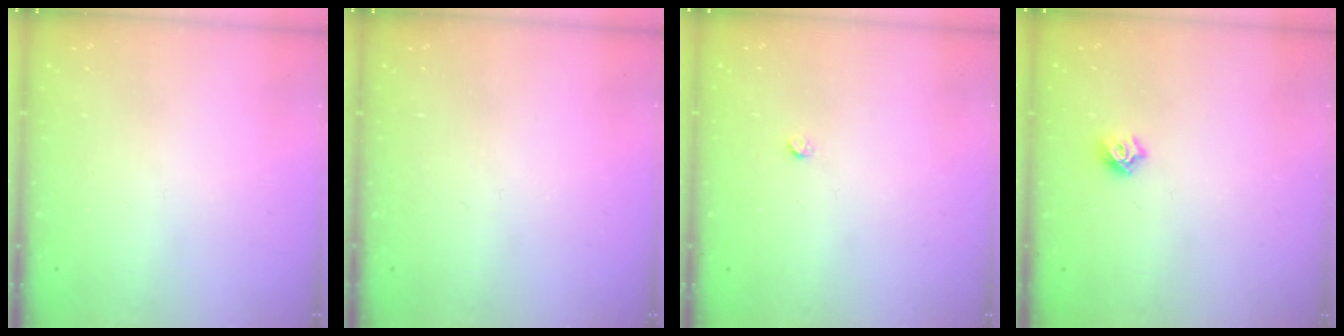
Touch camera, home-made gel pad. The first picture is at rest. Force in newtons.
{"total": 0.0}
{"total": 2.4, "press": 2.4, "slide": 0.3}
{"total": 5.4, "press": 5.3, "slide": 1.0}